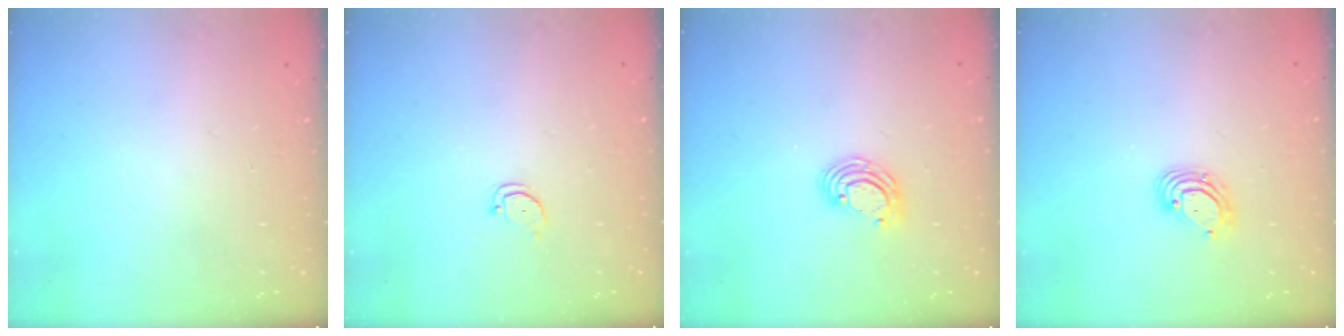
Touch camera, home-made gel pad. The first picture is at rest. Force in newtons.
{"total": 2.2, "press": 2.2, "slide": 0.2}
{"total": 6.5, "press": 6.5, "slide": 0.6}
{"total": 5.6, "press": 5.6, "slide": 0.7}